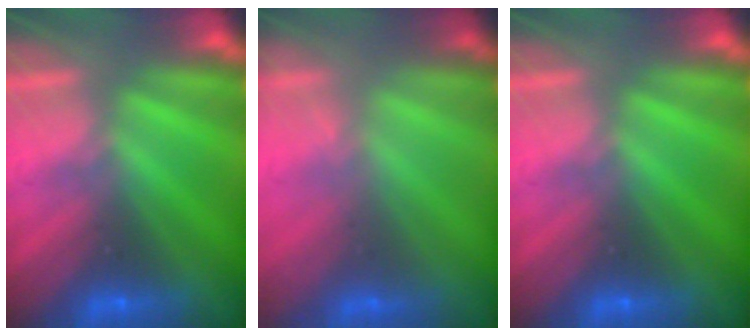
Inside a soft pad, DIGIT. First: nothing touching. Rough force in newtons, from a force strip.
{"total": 1.6}
{"total": 0.0}